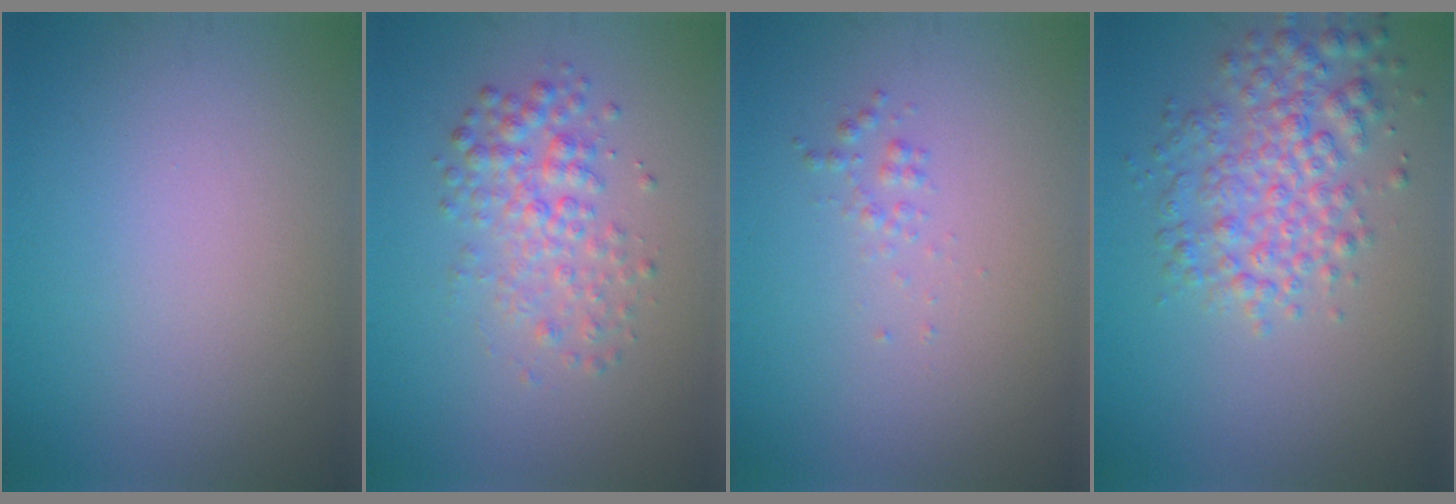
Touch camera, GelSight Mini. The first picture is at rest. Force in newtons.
{"total": 3.1, "press": 3.1, "slide": 0.0}
{"total": 0.7, "press": 0.7, "slide": 0.0}
{"total": 4.5, "press": 4.5, "slide": 0.1}